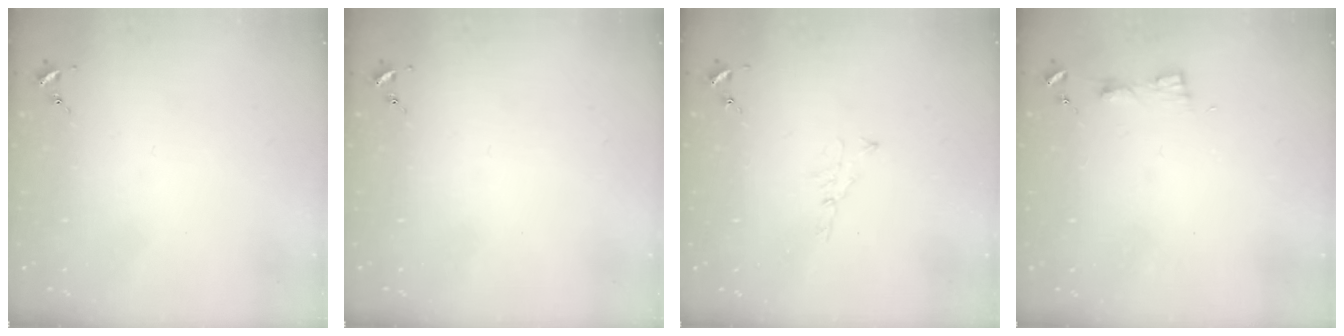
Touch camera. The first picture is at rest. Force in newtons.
{"total": 0.0}
{"total": 3.0, "press": 3.0, "slide": 0.3}
{"total": 4.0, "press": 3.9, "slide": 0.6}